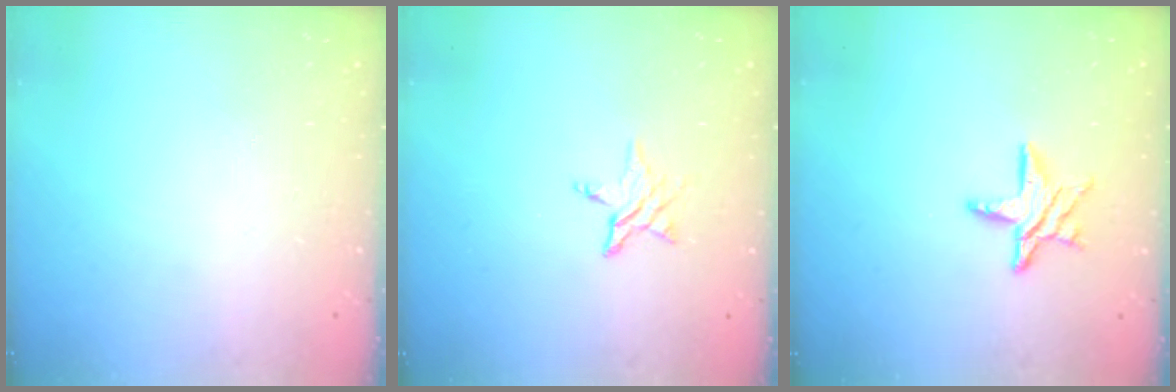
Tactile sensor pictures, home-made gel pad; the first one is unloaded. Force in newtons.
{"total": 3.9, "press": 3.9, "slide": 0.4}
{"total": 9.8, "press": 9.7, "slide": 1.0}